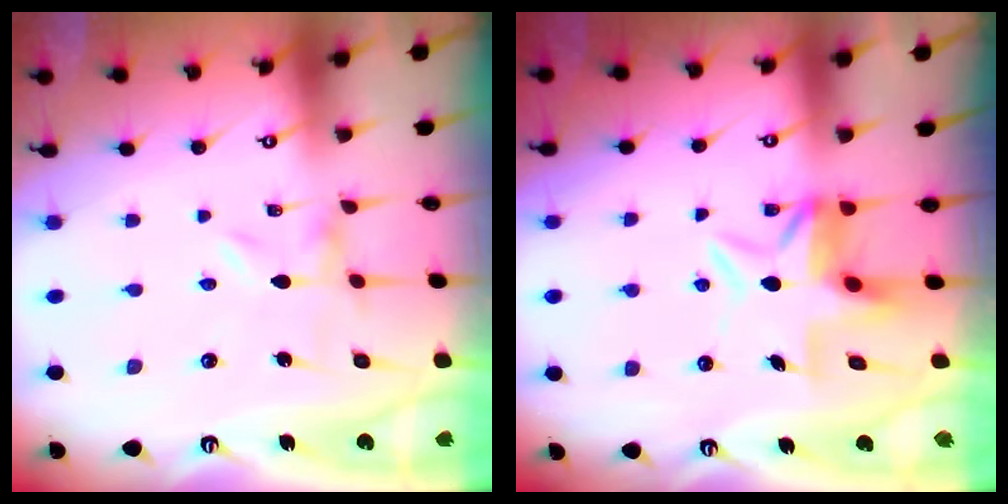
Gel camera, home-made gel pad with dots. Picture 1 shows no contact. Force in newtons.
{"total": 7.1, "press": 7.1, "slide": 0.8}